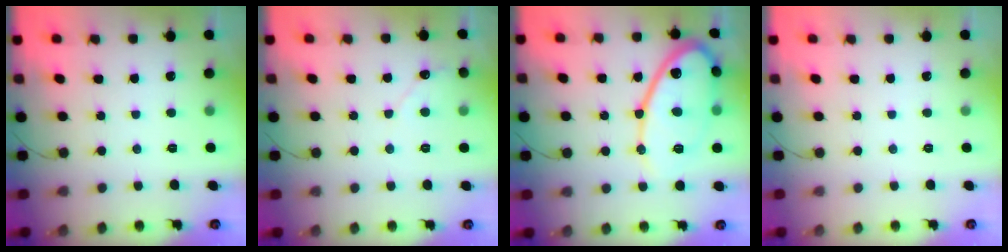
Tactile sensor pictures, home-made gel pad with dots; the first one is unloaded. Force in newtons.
{"total": 3.7, "press": 3.7, "slide": 0.4}
{"total": 16.8, "press": 16.7, "slide": 1.2}
{"total": 0.0}